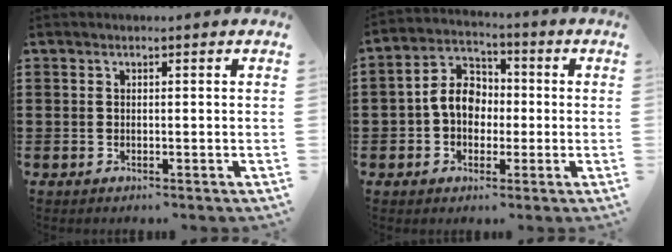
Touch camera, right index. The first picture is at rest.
{"total": 7.0, "force": [-0.5, 5.4, 4.4], "torque": [-0.107, 0.012, -0.013]}